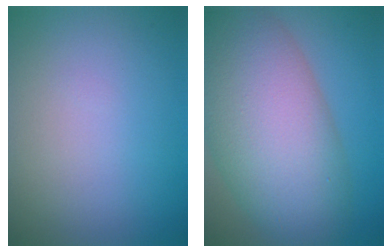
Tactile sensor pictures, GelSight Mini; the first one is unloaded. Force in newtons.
{"total": 12.6, "press": 12.6, "slide": 0.4}